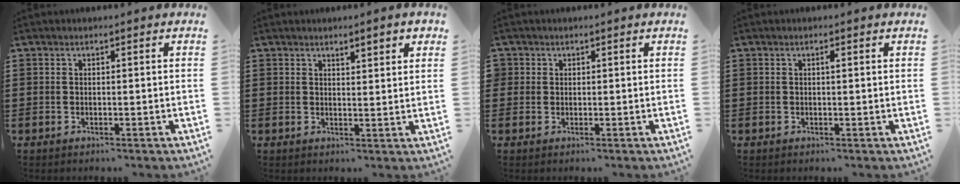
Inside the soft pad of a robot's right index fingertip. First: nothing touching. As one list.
[{"total": 1.9, "force": [1.6, 0.3, 1.0], "torque": [-0.021, 0.003, 0.028]}, {"total": 1.0, "force": [0.3, 0.9, 0.0], "torque": [-0.001, 0.005, 0.006]}, {"total": 0.6, "force": [0.1, 0.1, 0.6], "torque": [-0.011, 0.000, 0.003]}]